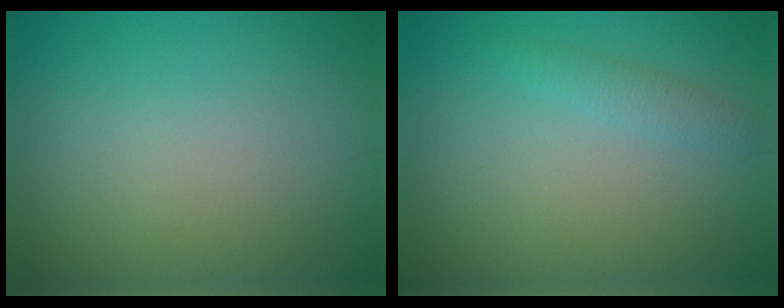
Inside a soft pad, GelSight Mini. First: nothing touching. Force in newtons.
{"total": 1.3, "press": 1.3, "slide": 0.1}